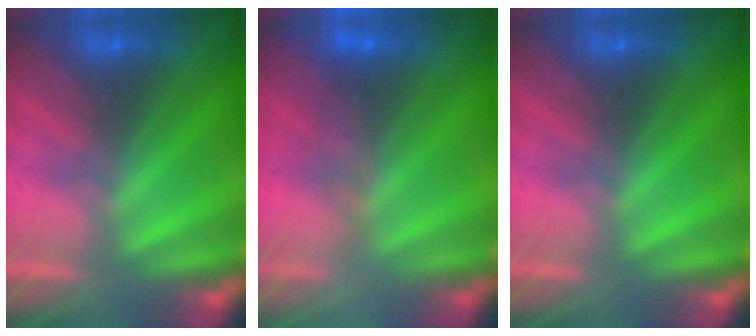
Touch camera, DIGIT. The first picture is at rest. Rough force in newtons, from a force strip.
{"total": 3.8}
{"total": 0.0}